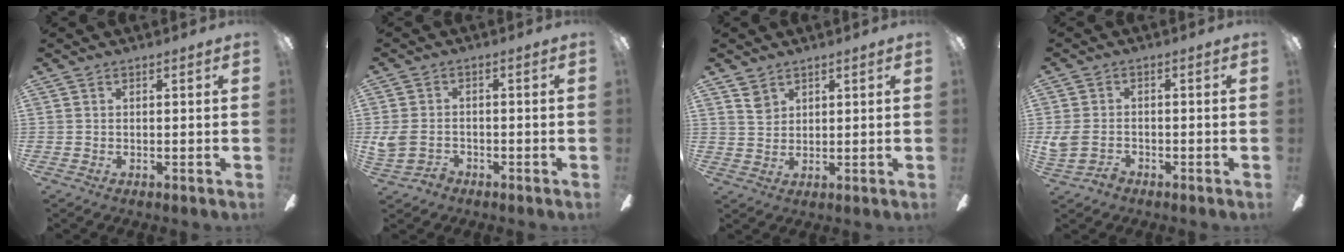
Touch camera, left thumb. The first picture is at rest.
{"total": 5.7, "force": [-2.2, 4.1, 3.3], "torque": [-0.081, 0.010, -0.040]}
{"total": 3.6, "force": [2.5, 2.4, 0.9], "torque": [-0.006, -0.006, 0.046]}
{"total": 4.7, "force": [-2.1, 3.2, 2.7], "torque": [-0.071, 0.003, -0.042]}